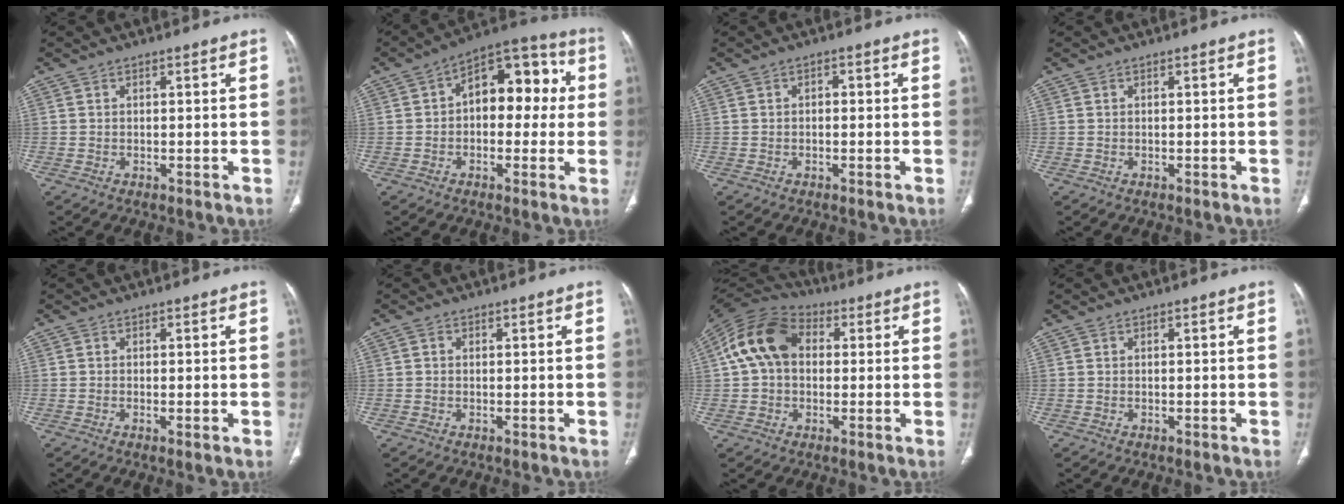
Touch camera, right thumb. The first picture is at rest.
{"total": 14.4, "force": [1.6, 8.7, 11.3], "torque": [-0.108, 0.044, 0.010]}
{"total": 1.2, "force": [0.0, 0.8, 0.9], "torque": [-0.008, 0.007, -0.003]}
{"total": 0.0}
{"total": 1.2, "force": [-0.3, 0.2, 1.1], "torque": [-0.029, -0.006, -0.007]}
{"total": 0.7, "force": [0.0, 0.6, 0.3], "torque": [-0.003, 0.002, -0.001]}
{"total": 13.8, "force": [2.1, 10.0, 9.2], "torque": [-0.163, 0.032, 0.026]}
{"total": 0.0}